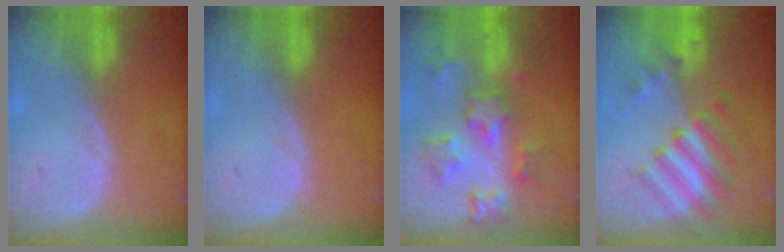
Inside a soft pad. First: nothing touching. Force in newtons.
{"total": 0.0}
{"total": 8.8, "press": 7.8, "slide": 4.0}
{"total": 7.5, "press": 7.5, "slide": 0.9}